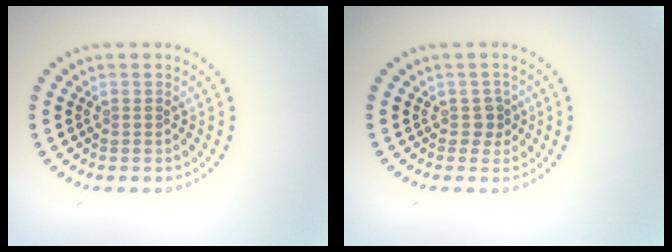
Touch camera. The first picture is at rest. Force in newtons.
{"total": 1.2, "press": 1.0, "slide": 0.7}